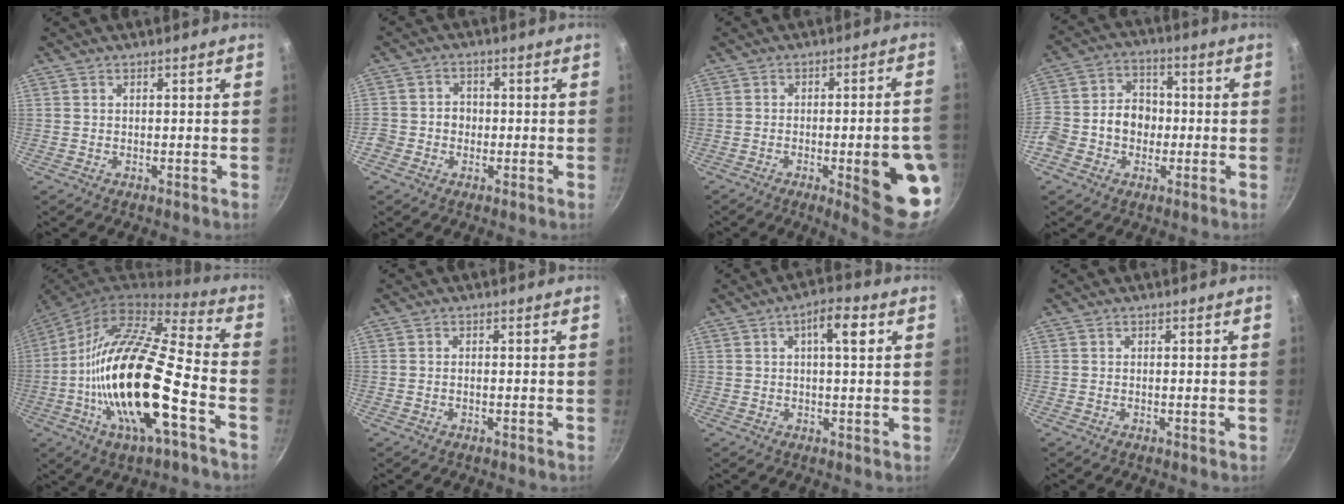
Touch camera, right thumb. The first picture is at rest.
{"total": 4.0, "force": [-1.1, 3.6, 1.3], "torque": [0.000, 0.014, -0.027]}
{"total": 15.0, "force": [-4.2, 3.4, 14.0], "torque": [-0.154, 0.019, -0.049]}
{"total": 12.5, "force": [-2.2, 10.1, 7.0], "torque": [-0.099, 0.036, -0.053]}
{"total": 24.7, "force": [-7.2, 8.1, 22.2], "torque": [-0.407, 0.027, -0.150]}
{"total": 0.5, "force": [-0.2, 0.2, 0.4], "torque": [-0.009, 0.005, -0.006]}
{"total": 6.4, "force": [1.9, 2.1, 5.7], "torque": [-0.079, 0.004, 0.025]}
{"total": 0.5, "force": [-0.1, 0.1, 0.5], "torque": [-0.008, 0.000, -0.003]}